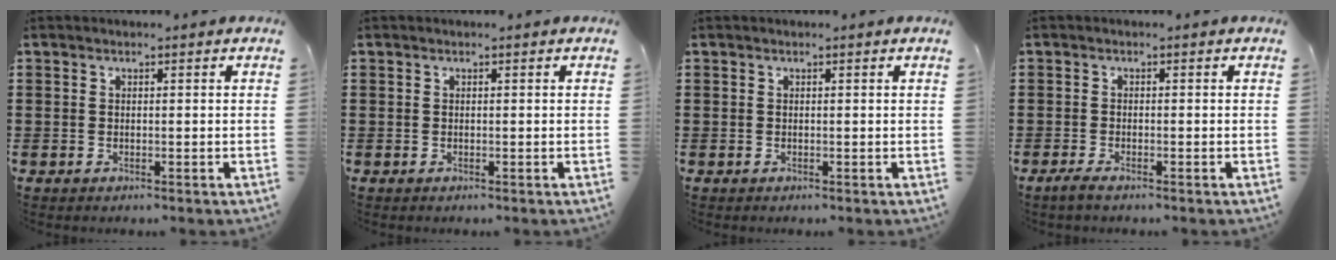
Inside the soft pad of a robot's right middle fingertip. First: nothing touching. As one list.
[{"total": 0.0}, {"total": 0.0}, {"total": 1.1, "force": [-0.8, 0.0, 0.8], "torque": [-0.014, -0.003, -0.014]}]